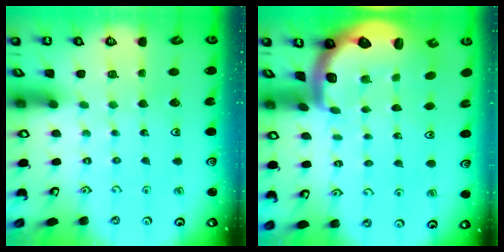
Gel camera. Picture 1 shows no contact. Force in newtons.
{"total": 2.9, "press": 2.6, "slide": 1.4}